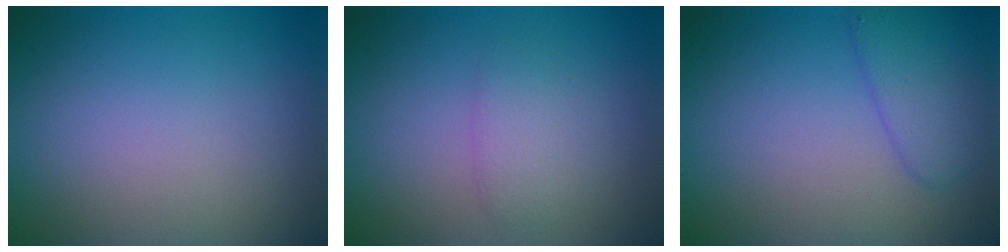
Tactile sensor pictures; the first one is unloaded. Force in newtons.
{"total": 2.1, "press": 2.1, "slide": 0.1}
{"total": 3.2, "press": 3.2, "slide": 0.1}